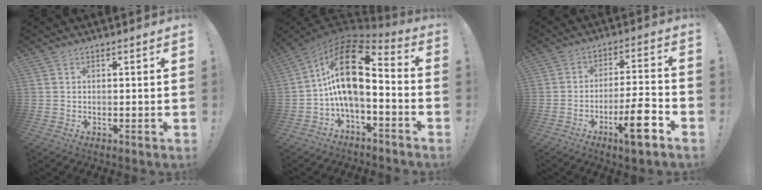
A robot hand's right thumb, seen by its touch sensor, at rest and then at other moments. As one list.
[{"total": 18.5, "force": [2.8, 8.6, 16.2], "torque": [-0.289, -0.008, 0.051]}, {"total": 12.9, "force": [-6.6, 2.5, 10.8], "torque": [-0.153, 0.034, -0.105]}]